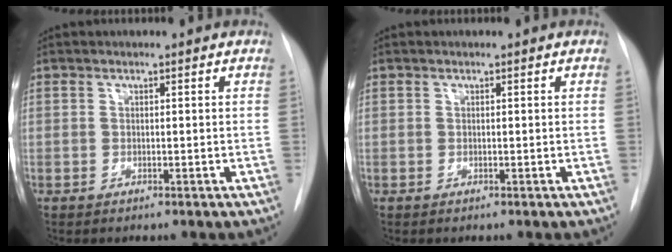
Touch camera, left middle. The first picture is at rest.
{"total": 0.0}